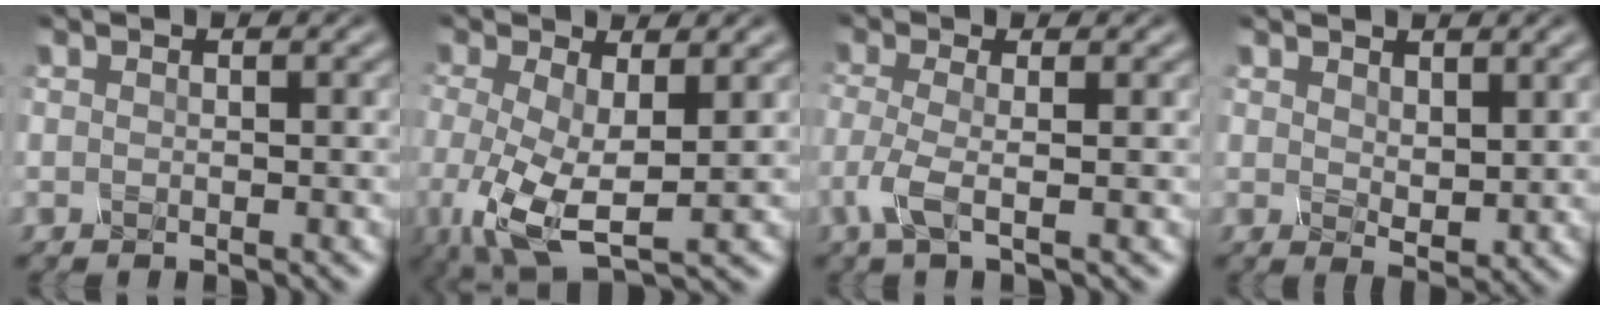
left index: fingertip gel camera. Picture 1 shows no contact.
{"total": 6.2, "force": [-1.3, 2.4, 5.5], "torque": [-0.142, -0.021, -0.004]}
{"total": 2.2, "force": [-1.3, 0.0, 1.8], "torque": [-0.062, -0.002, -0.017]}
{"total": 1.7, "force": [1.3, 0.5, 1.0], "torque": [-0.032, -0.006, 0.044]}